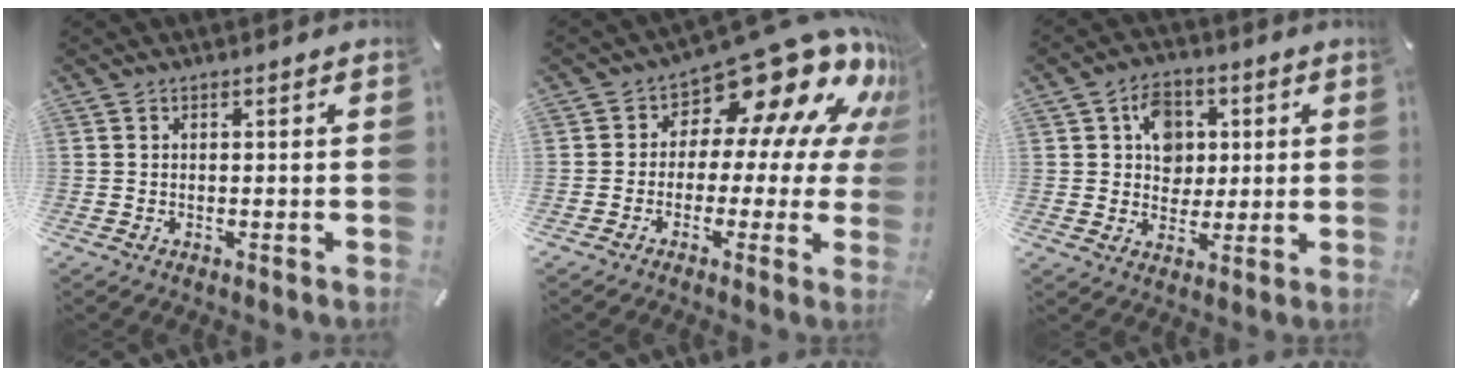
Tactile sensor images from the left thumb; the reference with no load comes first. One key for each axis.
{"total": 16.2, "fx": 11.2, "fy": 7.3, "fz": 9.2, "tx": -0.130, "ty": -0.104, "tz": 0.185}
{"total": 8.8, "fx": 1.8, "fy": 7.6, "fz": 4.0, "tx": -0.051, "ty": 0.001, "tz": 0.032}